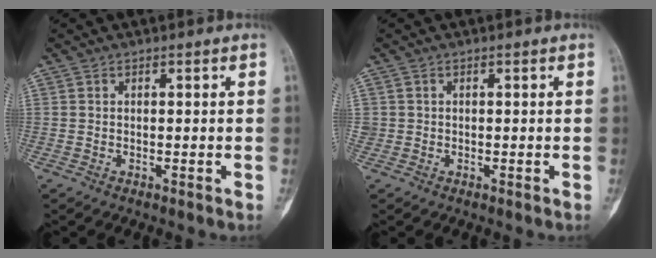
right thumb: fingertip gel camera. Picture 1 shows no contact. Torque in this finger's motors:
{"motor_torque": [0.47, -0.14, 0.41, -0.06, -0.05]}